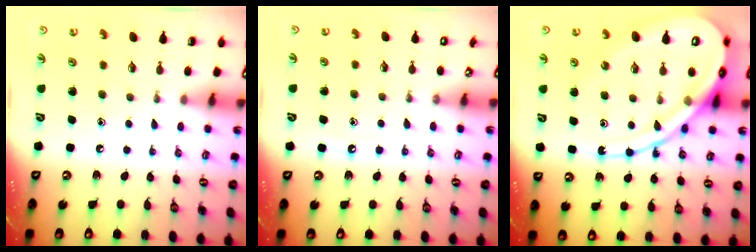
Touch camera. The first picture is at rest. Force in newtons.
{"total": 4.8, "press": 4.8, "slide": 0.5}
{"total": 20.9, "press": 20.8, "slide": 2.3}